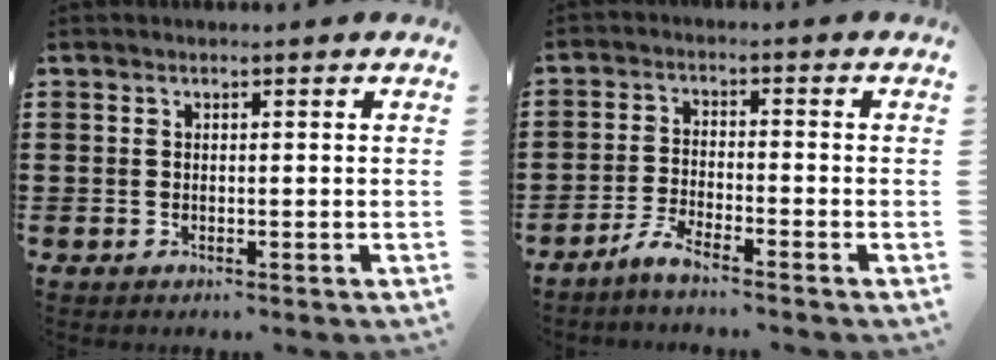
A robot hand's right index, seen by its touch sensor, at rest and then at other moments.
{"total": 3.4, "force": [-3.2, -0.1, 1.3], "torque": [-0.039, -0.001, -0.067]}